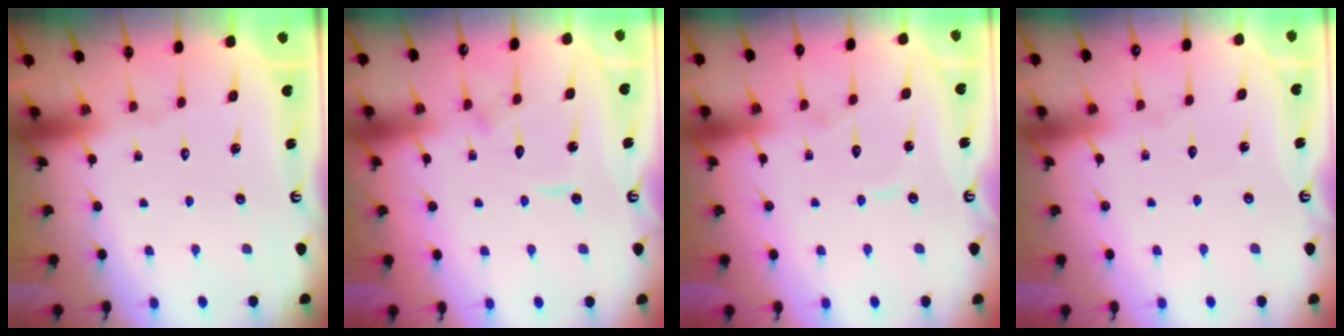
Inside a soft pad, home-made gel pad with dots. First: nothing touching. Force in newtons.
{"total": 7.8, "press": 7.8, "slide": 0.8}
{"total": 5.4, "press": 5.4, "slide": 0.4}
{"total": 2.5, "press": 2.5, "slide": 0.3}